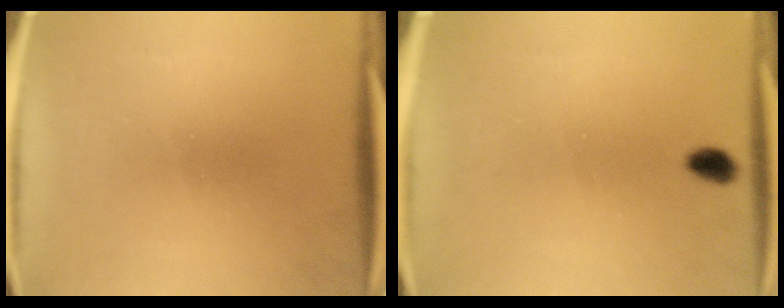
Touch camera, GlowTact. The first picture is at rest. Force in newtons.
{"total": 2.1}